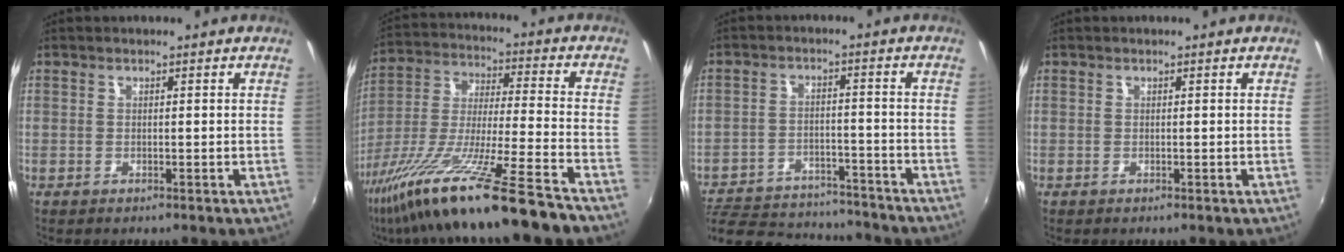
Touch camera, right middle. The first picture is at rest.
{"total": 21.6, "force": [-15.8, -1.1, 14.6], "torque": [-0.271, -0.058, -0.276]}
{"total": 19.2, "force": [-16.4, 6.9, 7.3], "torque": [-0.166, 0.002, -0.225]}
{"total": 0.0}